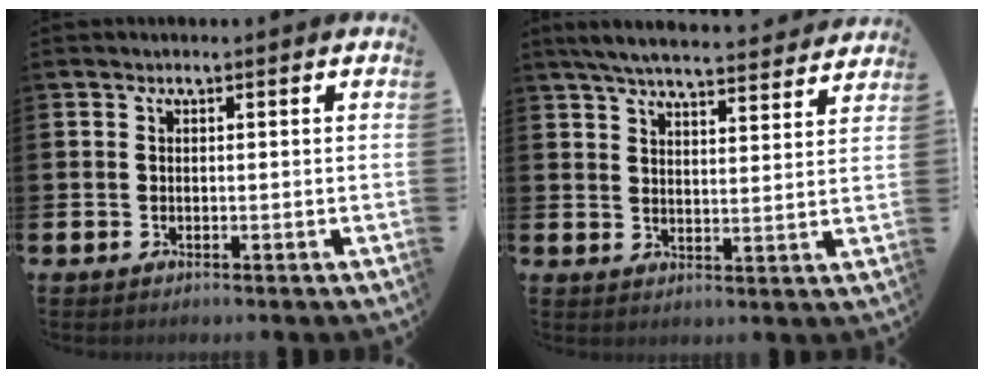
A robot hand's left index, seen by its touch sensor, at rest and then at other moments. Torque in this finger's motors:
{"motor_torque": [0.94, -1.19, 0.27, 0.15]}